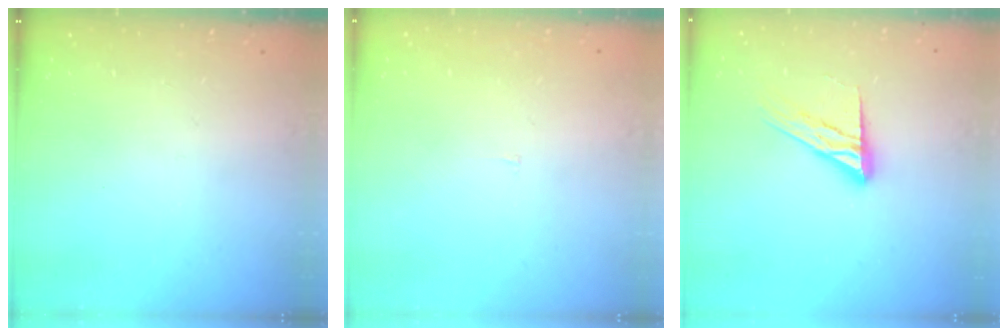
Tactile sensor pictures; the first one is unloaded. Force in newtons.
{"total": 1.8, "press": 1.8, "slide": 0.1}
{"total": 13.1, "press": 13.1, "slide": 1.0}